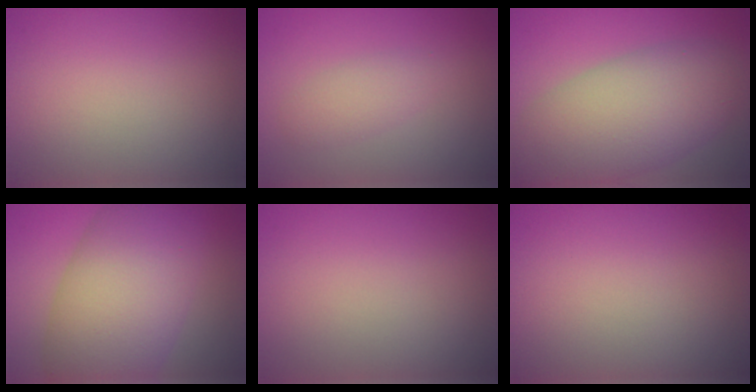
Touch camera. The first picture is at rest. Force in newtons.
{"total": 1.9, "press": 1.9, "slide": 0.0}
{"total": 9.9, "press": 9.9, "slide": 0.5}
{"total": 11.8, "press": 11.8, "slide": 0.4}
{"total": 0.0}
{"total": 0.0}